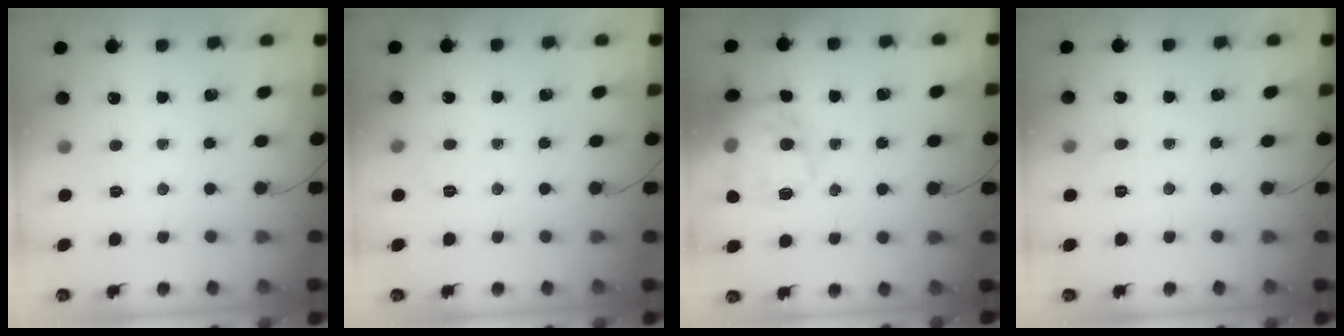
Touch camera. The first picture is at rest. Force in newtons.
{"total": 4.9, "press": 4.7, "slide": 1.2}
{"total": 17.7, "press": 17.7, "slide": 1.2}
{"total": 4.5, "press": 4.2, "slide": 1.5}